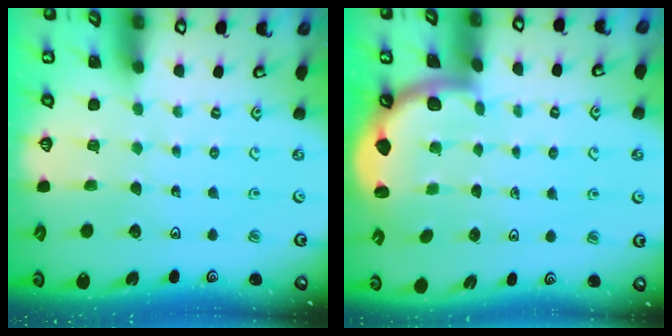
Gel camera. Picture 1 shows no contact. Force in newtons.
{"total": 1.8, "press": 1.8, "slide": 0.1}